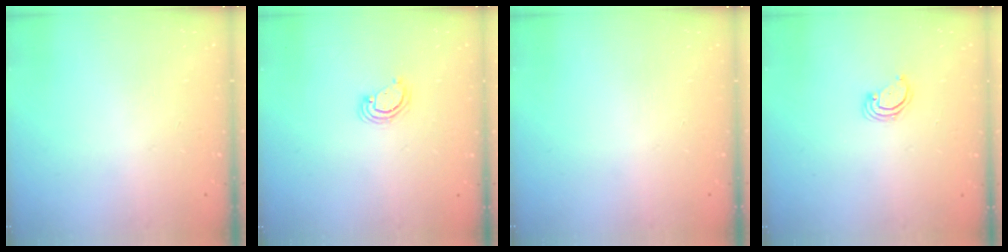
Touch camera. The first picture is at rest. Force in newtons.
{"total": 3.7, "press": 3.7, "slide": 0.4}
{"total": 0.0}
{"total": 3.5, "press": 3.5, "slide": 0.3}